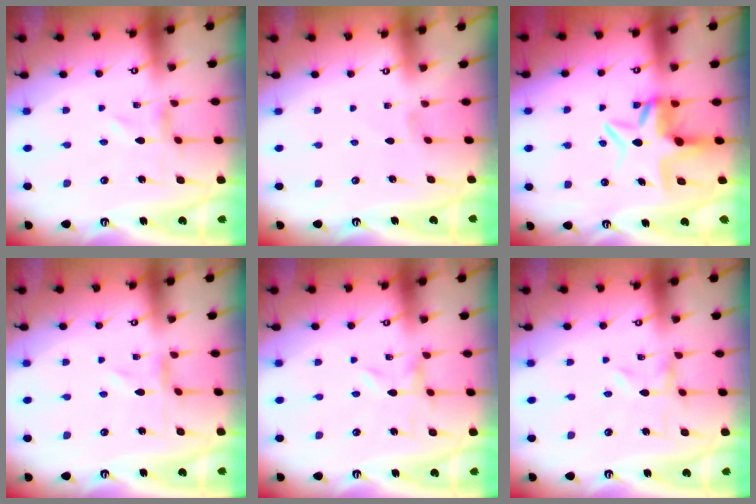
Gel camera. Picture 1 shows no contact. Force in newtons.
{"total": 0.0}
{"total": 7.5, "press": 7.5, "slide": 0.9}
{"total": 0.0}
{"total": 0.0}
{"total": 0.0}